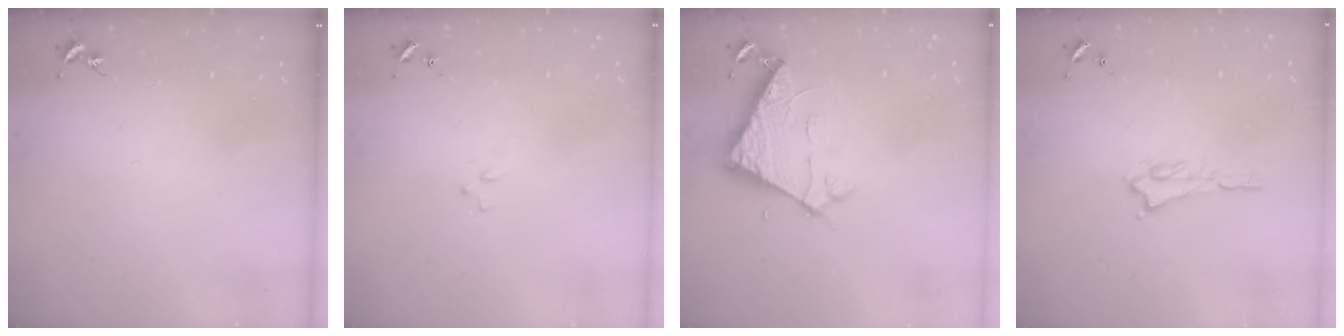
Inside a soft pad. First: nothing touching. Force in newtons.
{"total": 0.7, "press": 0.7, "slide": 0.2}
{"total": 6.5, "press": 6.5, "slide": 0.5}
{"total": 1.1, "press": 1.1, "slide": 0.2}